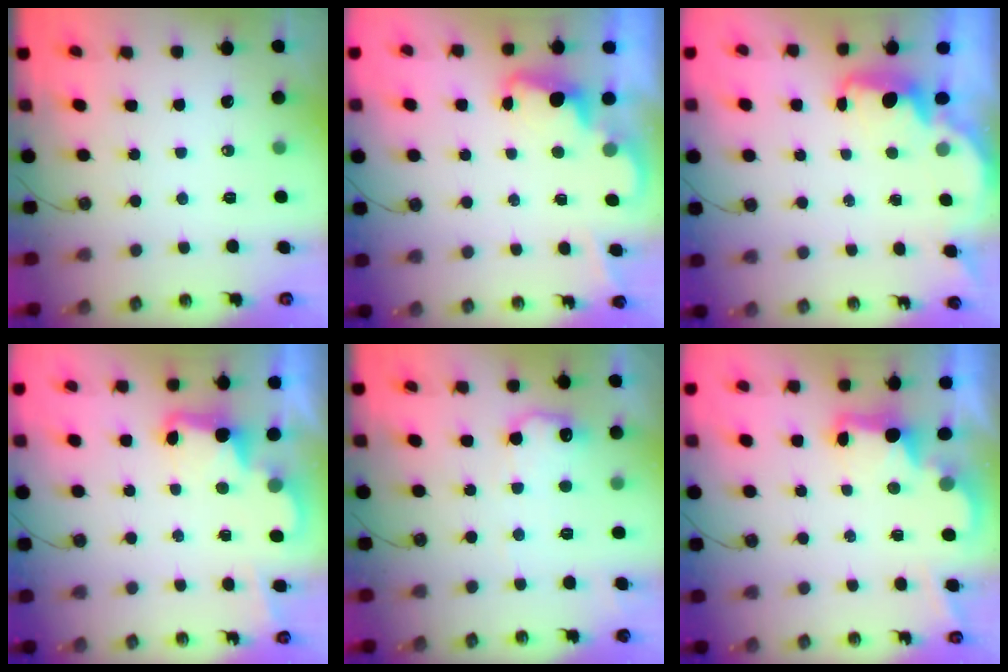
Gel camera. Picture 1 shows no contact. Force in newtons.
{"total": 2.4, "press": 2.3, "slide": 0.5}
{"total": 2.3, "press": 2.2, "slide": 0.6}
{"total": 3.3, "press": 3.2, "slide": 0.7}
{"total": 10.5, "press": 10.5, "slide": 0.7}
{"total": 2.6, "press": 2.6, "slide": 0.5}